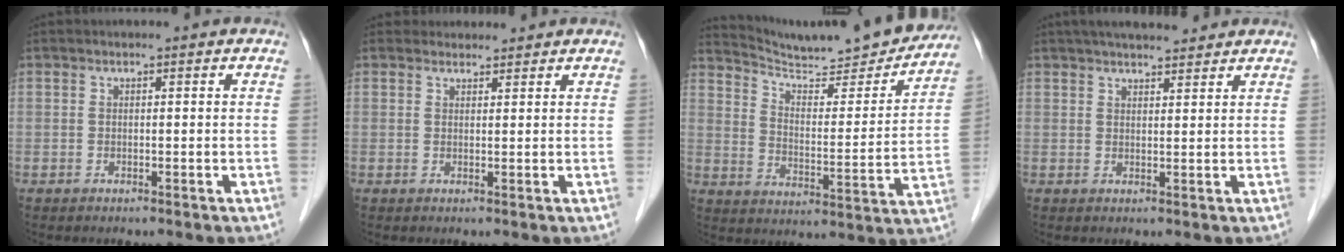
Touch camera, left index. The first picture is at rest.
{"total": 2.1, "force": [1.9, 0.8, -0.3], "torque": [0.003, 0.010, 0.025]}
{"total": 20.7, "force": [19.3, 1.8, 7.2], "torque": [-0.113, -0.044, 0.268]}
{"total": 7.9, "force": [6.9, 1.6, 3.7], "torque": [-0.052, 0.022, 0.098]}